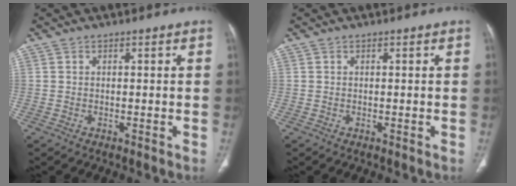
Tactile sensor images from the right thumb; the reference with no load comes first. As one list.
[{"total": 0.0}]